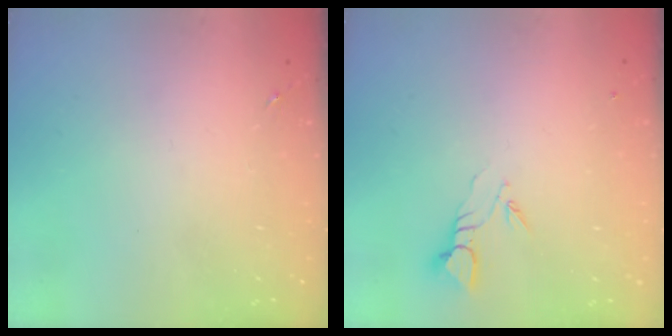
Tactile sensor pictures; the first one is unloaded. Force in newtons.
{"total": 3.7, "press": 3.7, "slide": 0.2}